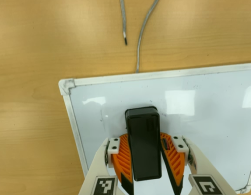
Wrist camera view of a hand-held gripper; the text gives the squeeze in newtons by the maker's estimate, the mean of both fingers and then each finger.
{"total": 18.1, "left": 18.1, "right": 18.2}